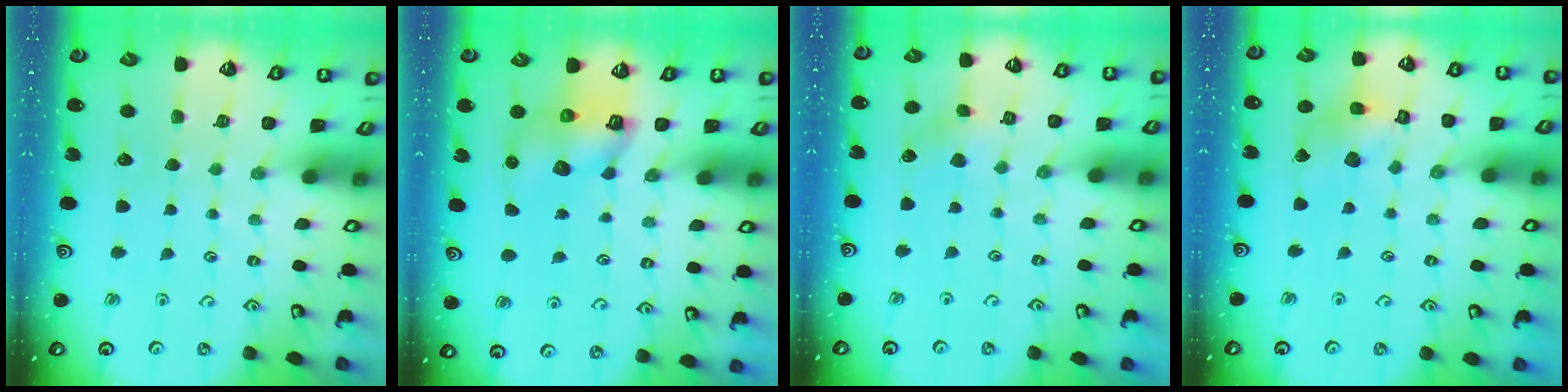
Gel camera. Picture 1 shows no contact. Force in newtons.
{"total": 7.7, "press": 7.7, "slide": 0.8}
{"total": 4.0, "press": 4.0, "slide": 0.5}
{"total": 12.0, "press": 11.9, "slide": 1.4}